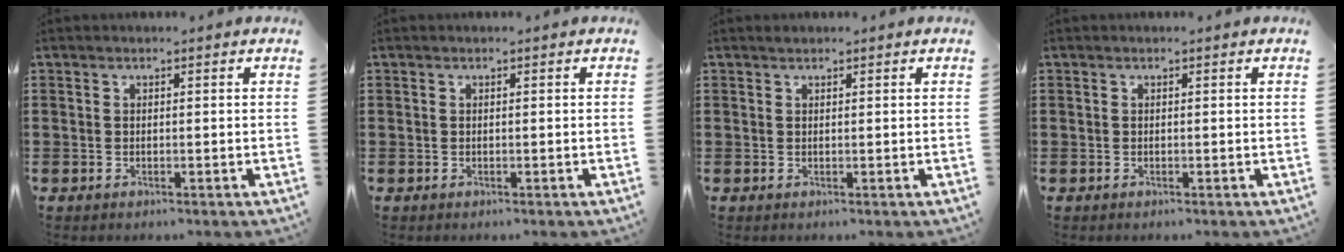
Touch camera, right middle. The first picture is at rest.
{"total": 0.0}
{"total": 0.0}
{"total": 0.0}